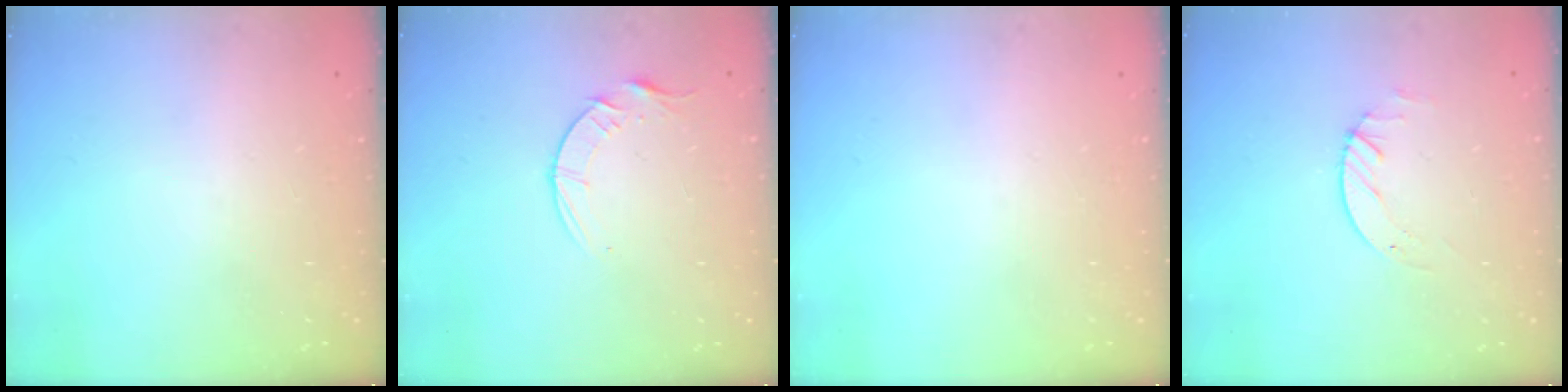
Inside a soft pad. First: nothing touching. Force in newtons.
{"total": 6.1, "press": 6.1, "slide": 0.8}
{"total": 0.0}
{"total": 2.3, "press": 2.3, "slide": 0.3}